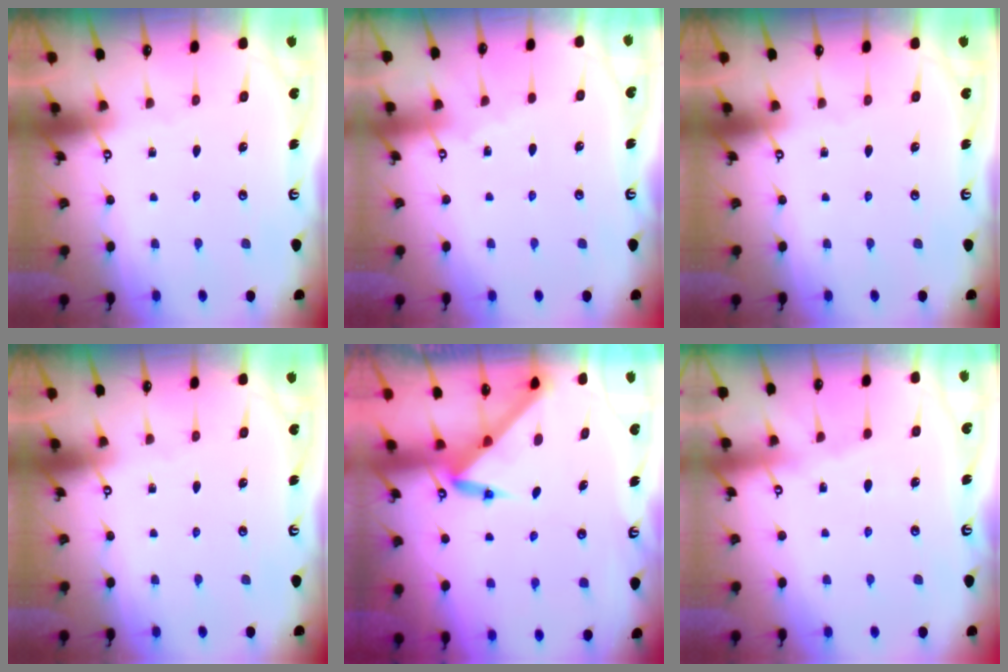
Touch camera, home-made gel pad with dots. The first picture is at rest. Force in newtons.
{"total": 1.8, "press": 1.8, "slide": 0.4}
{"total": 0.0}
{"total": 0.0}
{"total": 3.0, "press": 3.0, "slide": 0.1}
{"total": 5.3, "press": 5.3, "slide": 0.7}